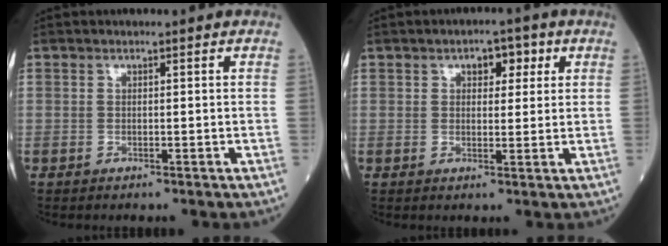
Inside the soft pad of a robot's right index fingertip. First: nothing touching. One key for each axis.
{"total": 3.8, "fx": 1.7, "fy": 2.1, "fz": 2.7, "tx": -0.031, "ty": 0.013, "tz": 0.022}